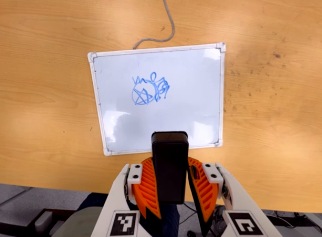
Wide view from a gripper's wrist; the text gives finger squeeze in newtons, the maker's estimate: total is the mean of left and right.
{"total": 9.3, "left": 8.1, "right": 10.6}